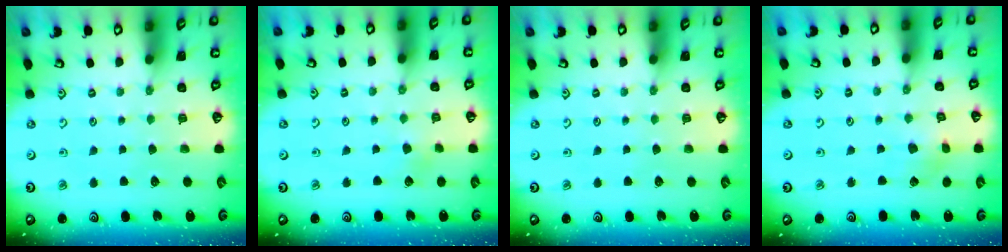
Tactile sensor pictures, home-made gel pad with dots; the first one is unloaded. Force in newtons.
{"total": 2.1, "press": 2.1, "slide": 0.3}
{"total": 0.0}
{"total": 3.0, "press": 3.0, "slide": 0.2}